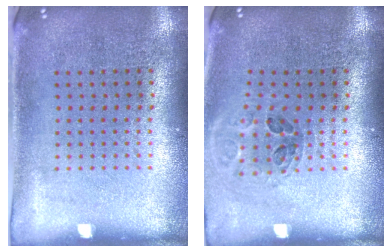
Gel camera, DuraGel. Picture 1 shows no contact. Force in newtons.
{"total": 1.0, "press": 1.0, "slide": 0.1}